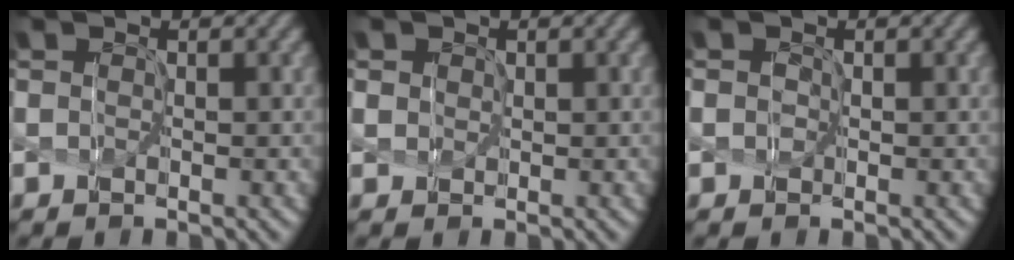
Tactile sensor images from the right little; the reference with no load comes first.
{"total": 3.1, "force": [1.0, 2.7, 1.1], "torque": [0.000, 0.028, -0.016]}
{"total": 0.9, "force": [0.1, 0.9, 0.2], "torque": [0.013, 0.008, -0.007]}